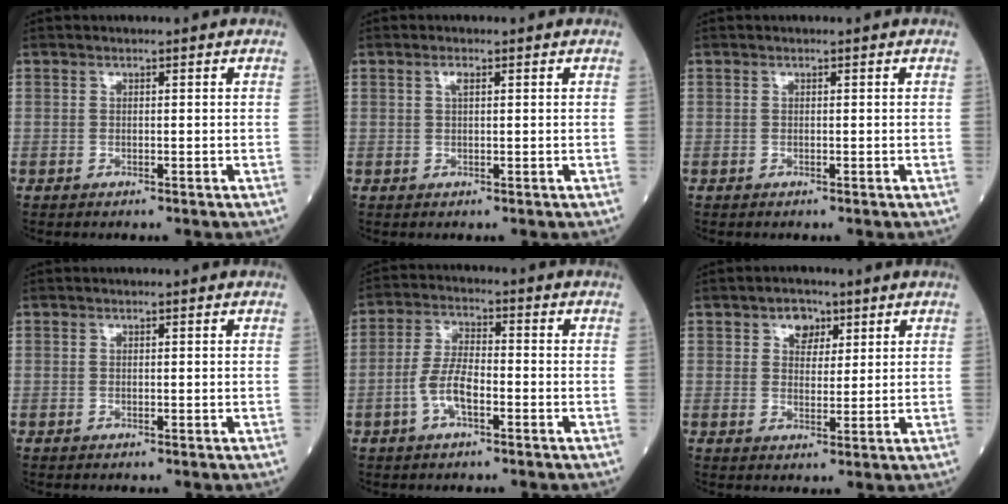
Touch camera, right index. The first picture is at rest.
{"total": 1.1, "force": [0.5, 0.3, 1.0], "torque": [-0.020, 0.002, 0.007]}
{"total": 0.0}
{"total": 0.0}
{"total": 6.0, "force": [-2.3, 2.0, 5.2], "torque": [-0.110, 0.007, -0.048]}
{"total": 3.7, "force": [2.0, 2.6, 1.8], "torque": [-0.024, 0.007, 0.031]}